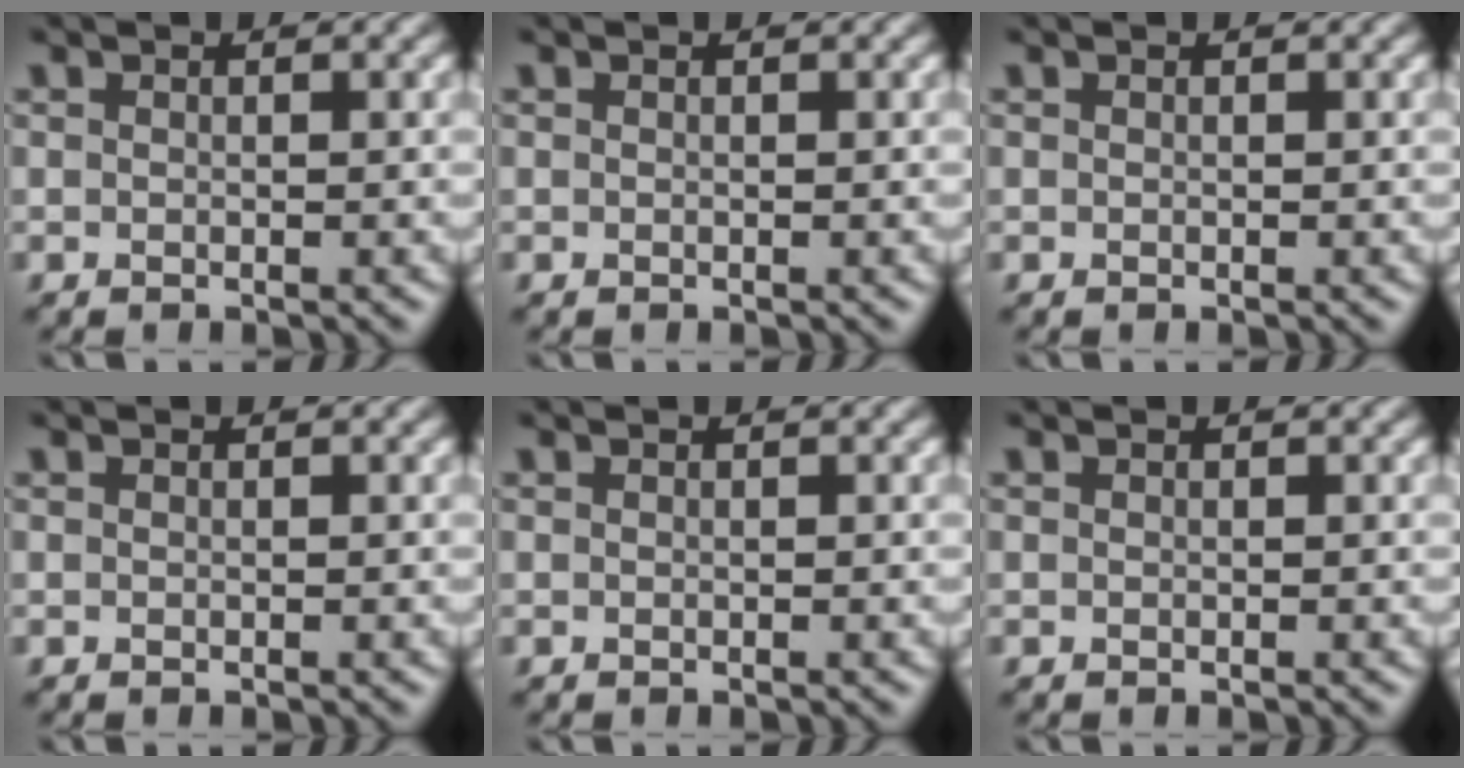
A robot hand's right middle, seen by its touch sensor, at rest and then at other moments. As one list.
[{"total": 0.0}, {"total": 0.0}, {"total": 0.0}, {"total": 0.0}, {"total": 0.0}]